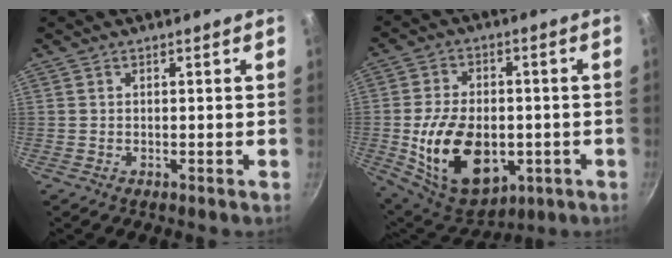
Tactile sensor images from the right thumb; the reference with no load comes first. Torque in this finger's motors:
{"motor_torque": [-0.58, 1.54, 0.21, -0.07, 0.46]}